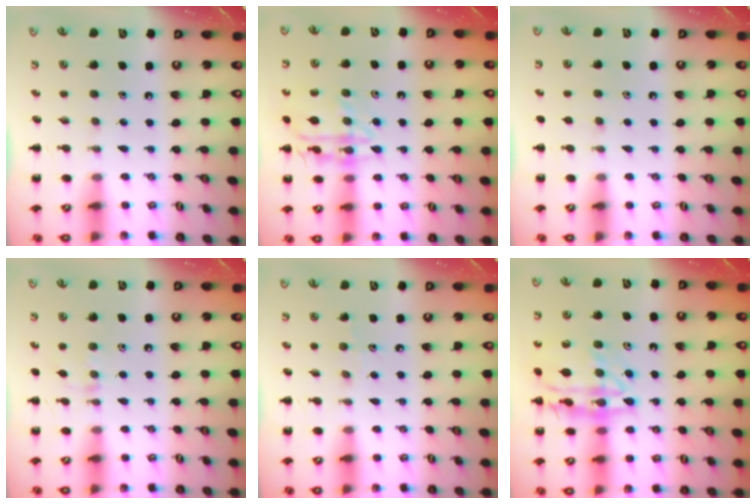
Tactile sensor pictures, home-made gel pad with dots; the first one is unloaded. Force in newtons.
{"total": 14.8, "press": 14.7, "slide": 0.9}
{"total": 1.5, "press": 1.3, "slide": 0.7}
{"total": 4.2, "press": 3.9, "slide": 1.5}
{"total": 2.9, "press": 2.7, "slide": 1.2}
{"total": 18.9, "press": 18.8, "slide": 1.7}